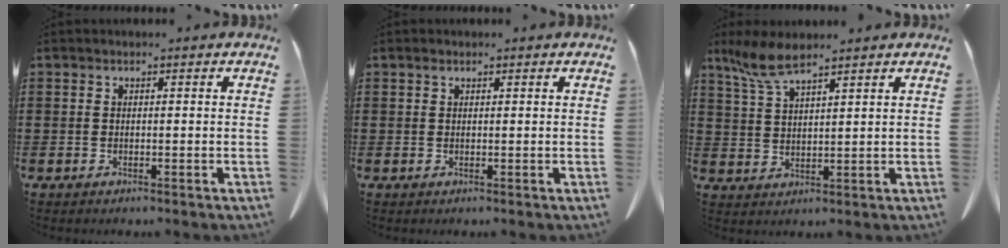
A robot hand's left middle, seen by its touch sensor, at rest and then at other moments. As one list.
[{"total": 0.6, "force": [0.4, 0.3, 0.3], "torque": [-0.009, 0.001, 0.008]}, {"total": 5.6, "force": [4.2, 1.0, 3.6], "torque": [-0.089, -0.008, 0.075]}]